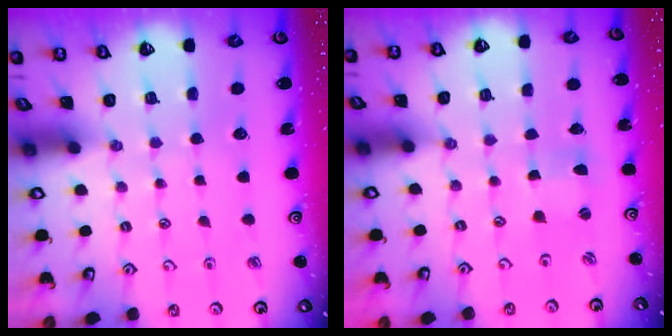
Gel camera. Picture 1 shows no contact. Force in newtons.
{"total": 1.1, "press": 1.0, "slide": 0.3}